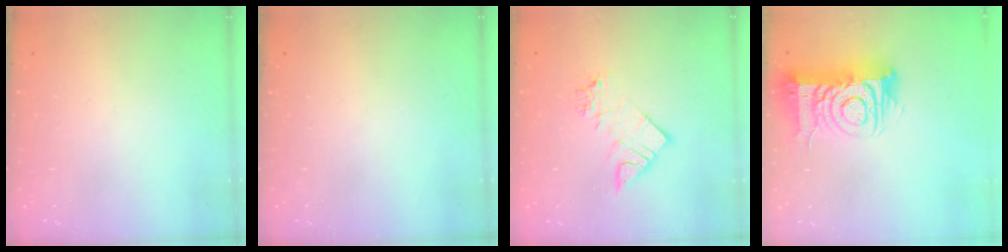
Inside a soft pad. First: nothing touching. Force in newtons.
{"total": 0.0}
{"total": 10.5, "press": 10.5, "slide": 1.0}
{"total": 15.4, "press": 15.4, "slide": 1.3}